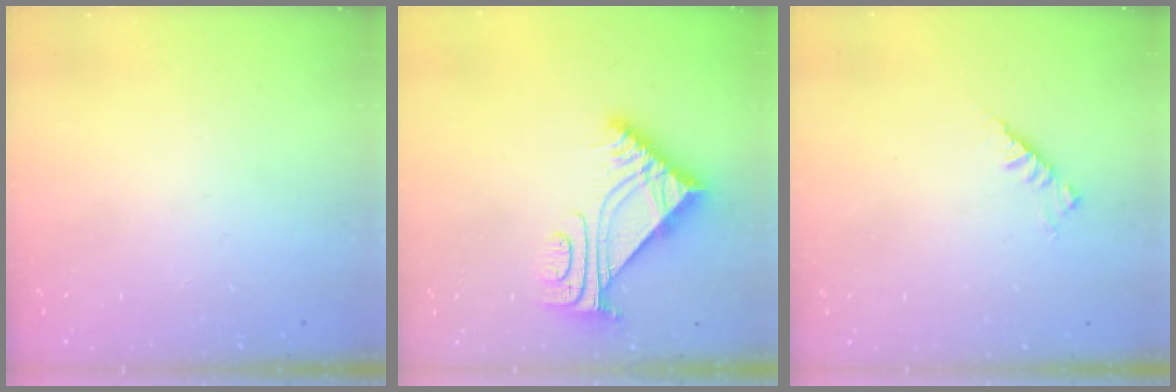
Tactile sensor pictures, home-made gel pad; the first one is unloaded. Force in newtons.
{"total": 7.3, "press": 7.2, "slide": 0.7}
{"total": 2.9, "press": 2.8, "slide": 0.7}